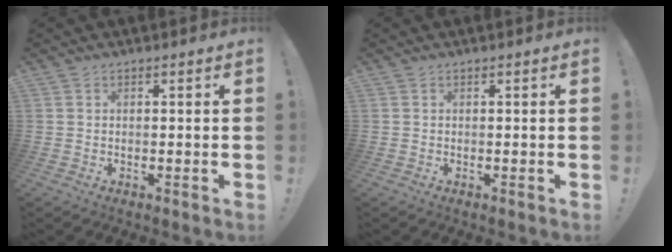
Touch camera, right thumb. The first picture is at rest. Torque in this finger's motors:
{"motor_torque": [0.00, 0.00, -0.01, 0.01, 0.00]}